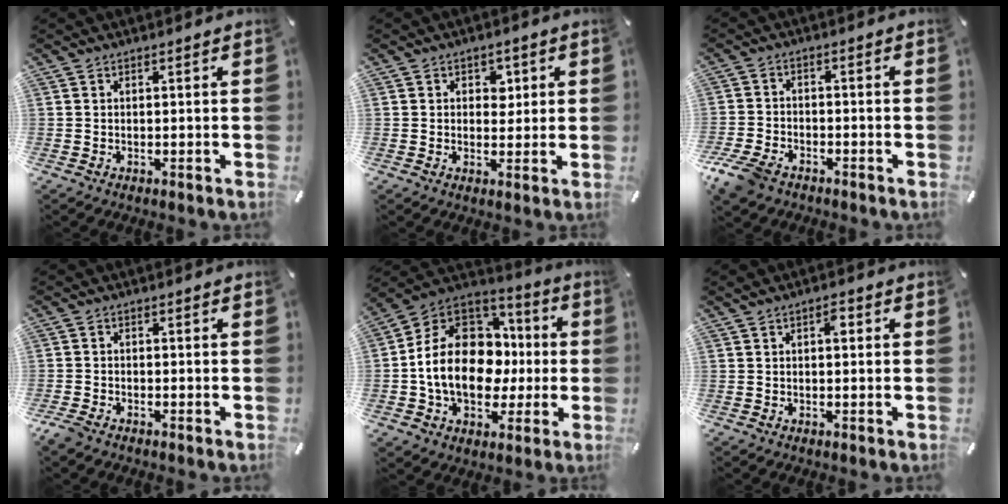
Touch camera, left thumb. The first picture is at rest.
{"total": 3.6, "force": [0.9, 3.0, 1.9], "torque": [-0.011, -0.006, 0.007]}
{"total": 6.0, "force": [-4.4, 3.2, 2.5], "torque": [-0.068, 0.014, -0.089]}
{"total": 2.0, "force": [-1.7, 0.7, 0.8], "torque": [-0.028, 0.002, -0.037]}
{"total": 18.1, "force": [-2.0, 14.1, 11.2], "torque": [-0.234, 0.007, -0.033]}
{"total": 2.7, "force": [0.6, 1.4, 2.3], "torque": [-0.030, 0.003, 0.005]}